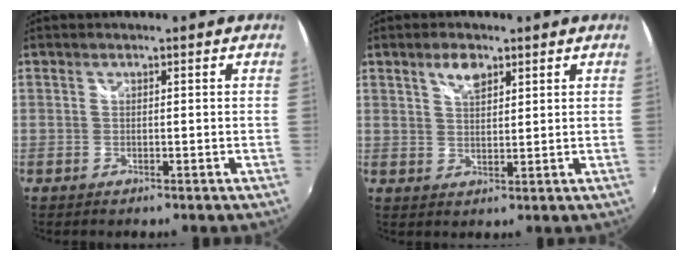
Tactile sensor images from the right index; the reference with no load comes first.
{"total": 4.0, "force": [2.5, 1.8, 2.6], "torque": [-0.043, 0.007, 0.046]}